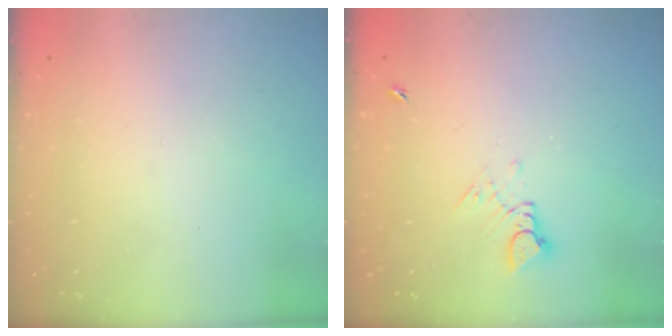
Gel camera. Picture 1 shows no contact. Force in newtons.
{"total": 3.4, "press": 3.4, "slide": 0.5}